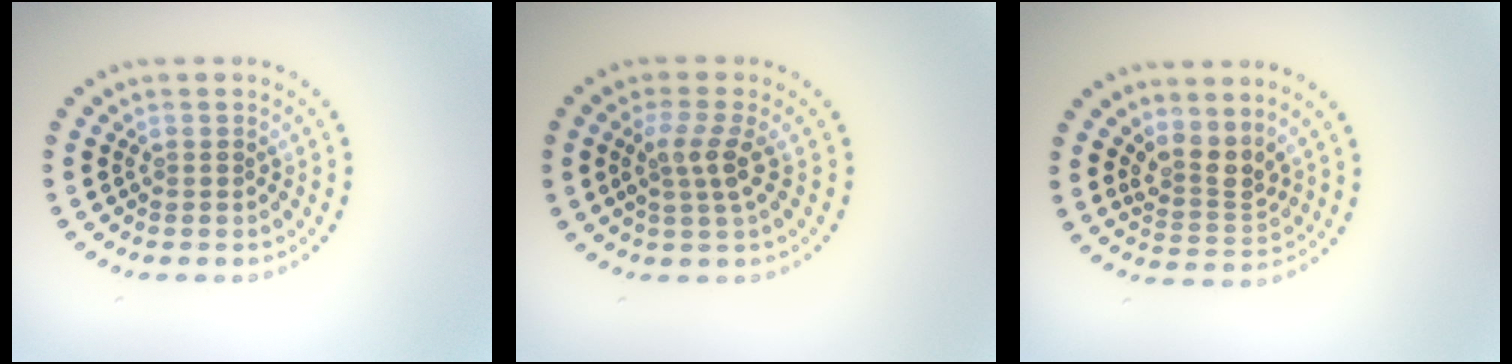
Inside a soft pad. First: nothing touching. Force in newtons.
{"total": 2.4, "press": 1.9, "slide": 1.6}
{"total": 2.9, "press": 2.1, "slide": 2.0}